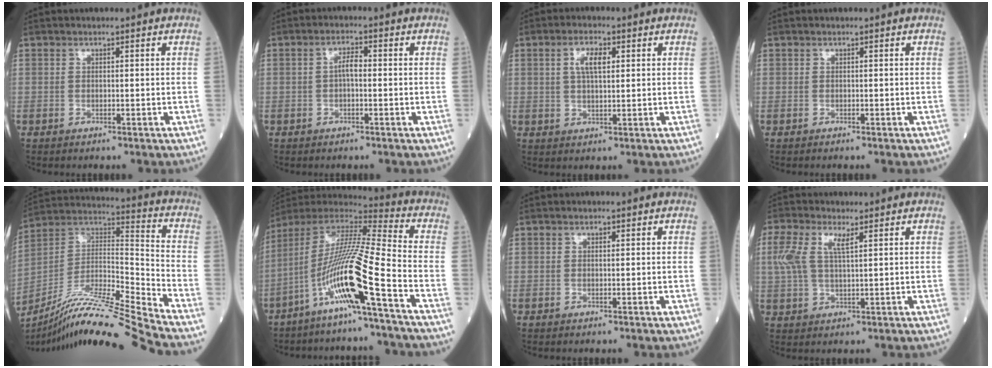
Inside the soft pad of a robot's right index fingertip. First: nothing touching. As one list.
[{"total": 2.3, "force": [-0.2, 0.8, 2.2], "torque": [-0.038, 0.005, -0.005]}, {"total": 4.3, "force": [1.4, 1.4, 3.8], "torque": [-0.075, 0.008, 0.026]}, {"total": 0.0}, {"total": 21.5, "force": [-18.5, -2.2, 10.6], "torque": [-0.220, -0.011, -0.334]}, {"total": 15.5, "force": [-7.1, -1.0, 13.8], "torque": [-0.274, -0.012, -0.141]}, {"total": 0.0}, {"total": 6.3, "force": [2.4, 2.0, 5.4], "torque": [-0.135, 0.018, 0.050]}]